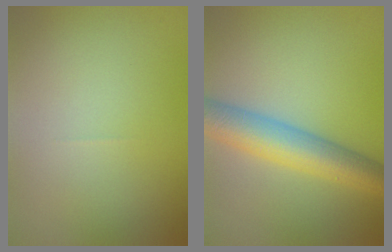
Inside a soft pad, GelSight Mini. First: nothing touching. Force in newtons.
{"total": 6.3, "press": 6.3, "slide": 0.2}